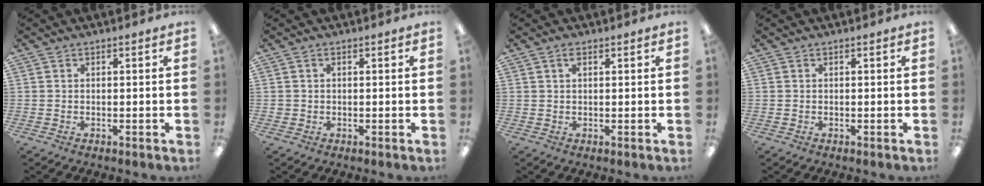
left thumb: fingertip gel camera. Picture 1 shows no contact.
{"total": 0.9, "force": [0.2, 0.7, 0.4], "torque": [-0.009, 0.005, 0.003]}
{"total": 1.7, "force": [0.9, 0.7, 1.2], "torque": [-0.019, 0.000, 0.014]}
{"total": 0.0}